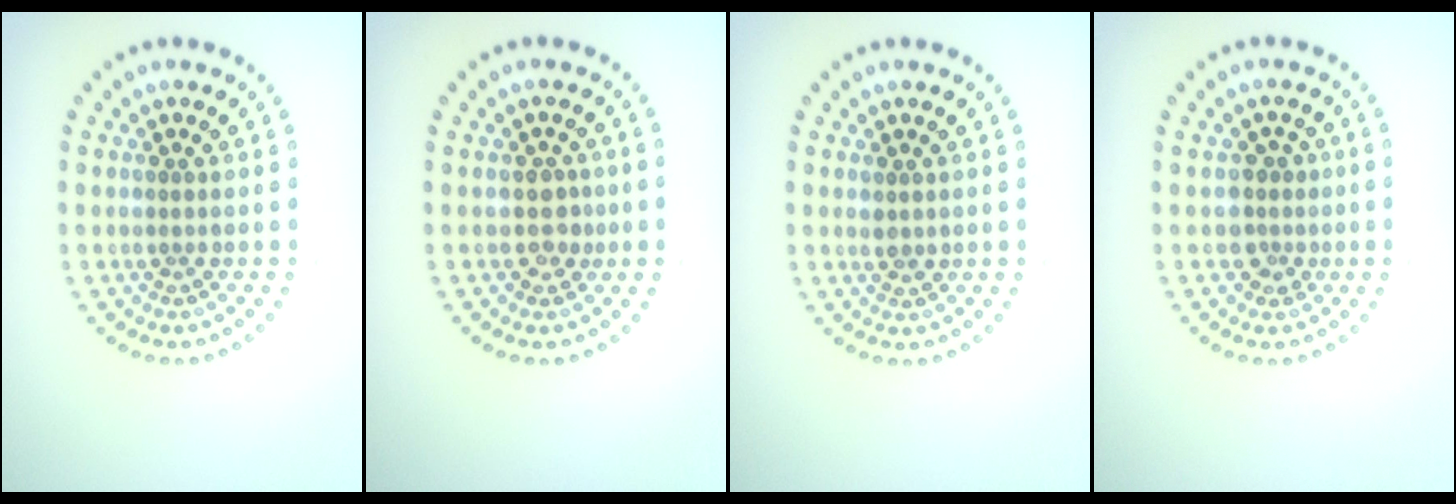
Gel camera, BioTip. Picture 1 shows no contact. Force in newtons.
{"total": 1.4, "press": 1.3, "slide": 0.5}
{"total": 1.1, "press": 0.9, "slide": 0.5}
{"total": 2.1, "press": 1.7, "slide": 1.3}